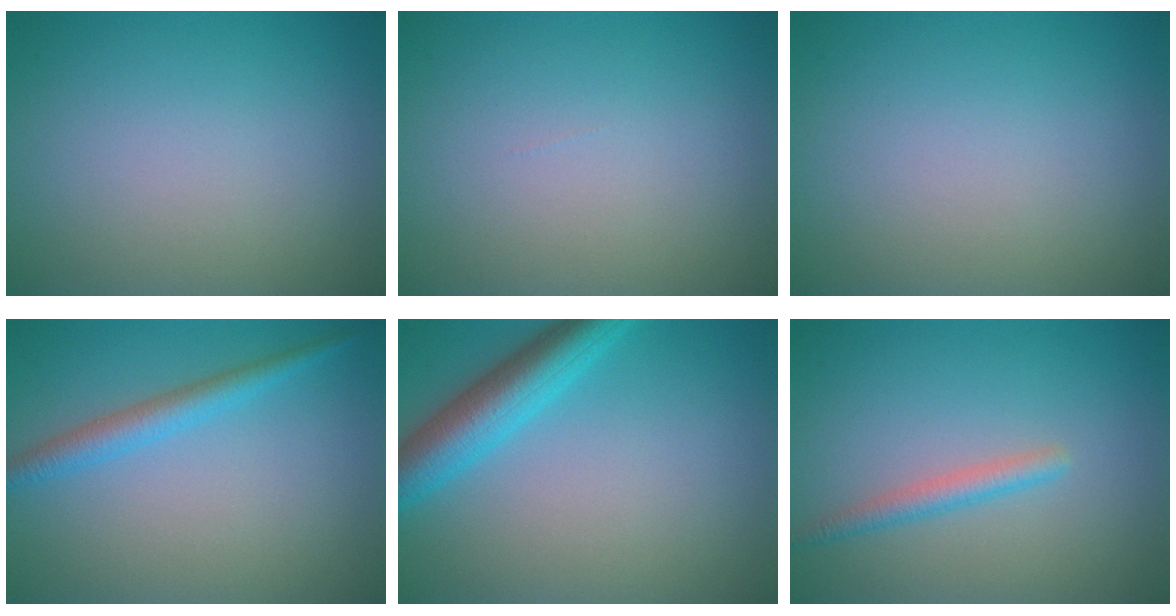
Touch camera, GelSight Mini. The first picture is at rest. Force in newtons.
{"total": 0.0}
{"total": 0.0}
{"total": 2.5, "press": 2.5, "slide": 0.1}
{"total": 5.3, "press": 5.3, "slide": 0.4}
{"total": 1.8, "press": 1.8, "slide": 0.1}